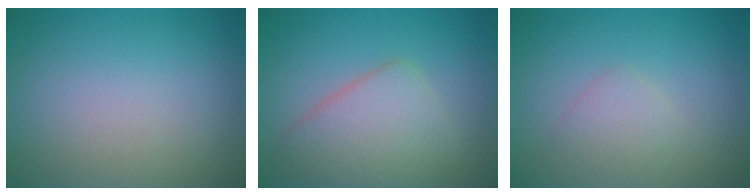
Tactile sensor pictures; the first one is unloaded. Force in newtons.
{"total": 4.8, "press": 4.8, "slide": 0.1}
{"total": 1.6, "press": 1.6, "slide": 0.1}